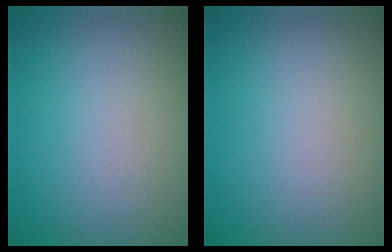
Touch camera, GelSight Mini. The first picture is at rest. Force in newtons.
{"total": 0.0}